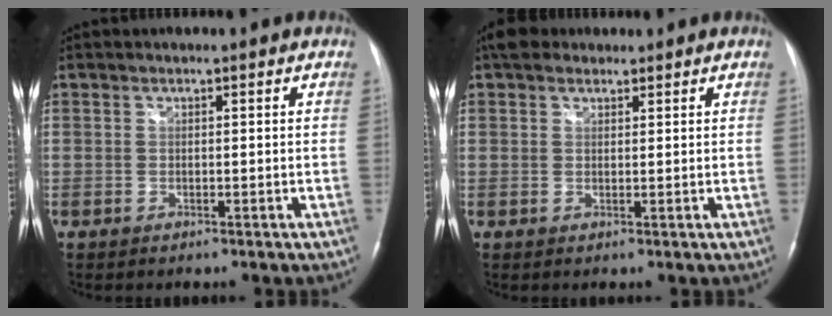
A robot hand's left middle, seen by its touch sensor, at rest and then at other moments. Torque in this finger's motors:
{"motor_torque": [0.39, -0.30, -0.08, 0.00]}